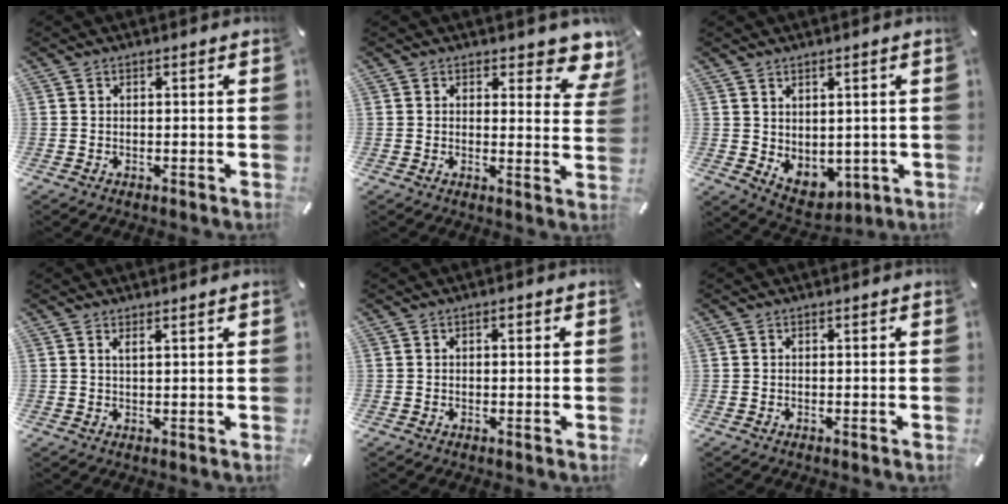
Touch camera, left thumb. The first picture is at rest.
{"total": 6.0, "force": [4.5, 3.0, 2.8], "torque": [-0.019, -0.035, 0.075]}
{"total": 4.6, "force": [1.4, 3.9, 1.8], "torque": [-0.026, -0.012, 0.032]}
{"total": 1.7, "force": [1.3, -0.1, 1.1], "torque": [-0.022, -0.003, 0.023]}
{"total": 1.1, "force": [0.3, 0.6, 0.9], "torque": [-0.018, 0.005, 0.003]}
{"total": 0.0}